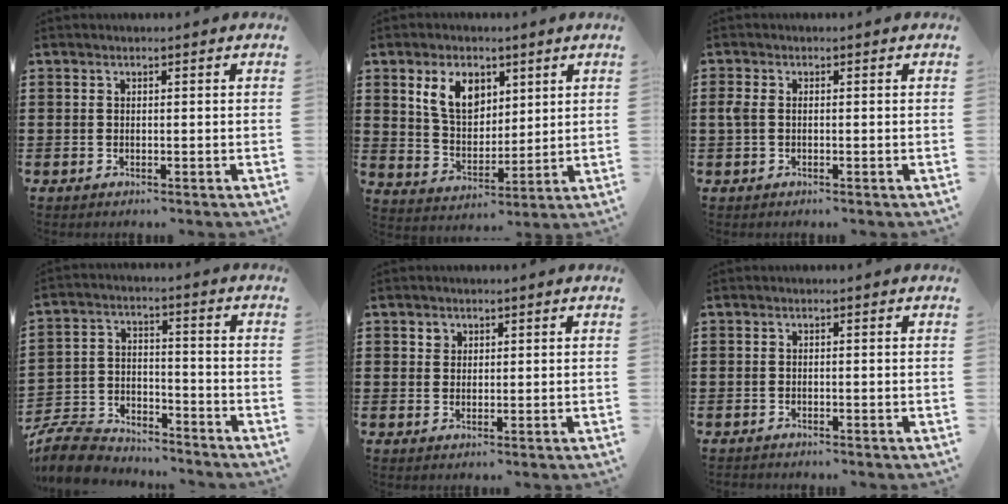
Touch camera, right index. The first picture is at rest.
{"total": 7.6, "force": [3.6, 5.0, 4.5], "torque": [-0.102, 0.014, 0.064]}
{"total": 1.7, "force": [0.1, 1.1, 1.3], "torque": [-0.043, 0.001, -0.004]}
{"total": 8.7, "force": [-8.3, 2.1, 1.5], "torque": [-0.046, 0.020, -0.168]}
{"total": 1.4, "force": [0.8, 1.1, 0.1], "torque": [-0.007, 0.004, 0.017]}
{"total": 0.6, "force": [-0.6, 0.0, -0.1], "torque": [0.000, -0.001, -0.014]}